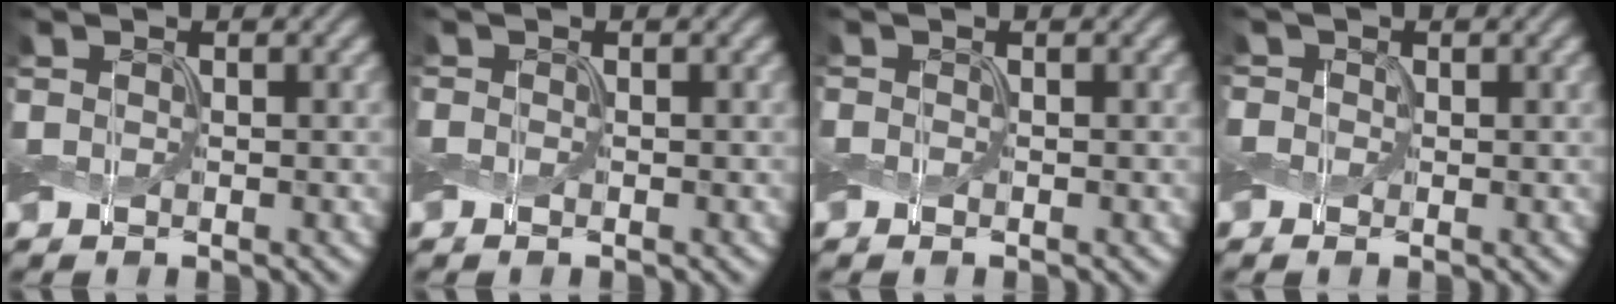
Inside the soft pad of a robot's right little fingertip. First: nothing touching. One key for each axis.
{"total": 0.0}
{"total": 0.0}
{"total": 1.0, "fx": 0.2, "fy": 1.0, "fz": 0.2, "tx": -0.004, "ty": -0.002, "tz": 0.000}